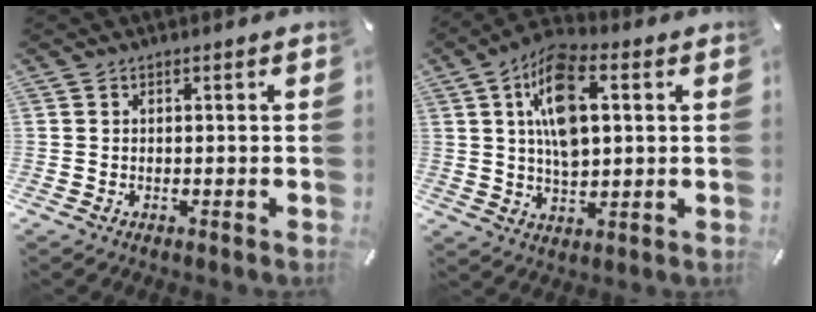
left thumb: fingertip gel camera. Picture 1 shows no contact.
{"total": 12.6, "force": [3.2, 6.7, 10.2], "torque": [-0.185, 0.003, 0.056]}